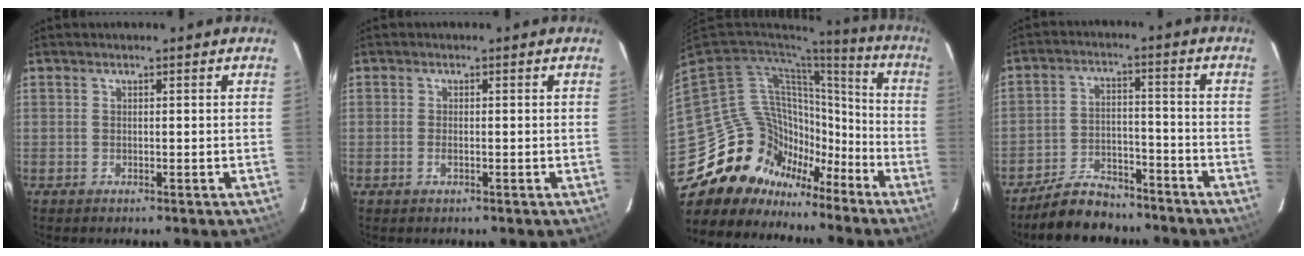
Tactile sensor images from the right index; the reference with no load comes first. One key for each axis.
{"total": 1.2, "fx": -0.5, "fy": 0.5, "fz": 1.0, "tx": -0.022, "ty": -0.001, "tz": -0.010}
{"total": 23.7, "fx": -16.1, "fy": 15.8, "fz": 7.4, "tx": -0.160, "ty": 0.043, "tz": -0.255}
{"total": 10.3, "fx": -8.8, "fy": 4.3, "fz": 3.0, "tx": -0.081, "ty": 0.017, "tz": -0.135}